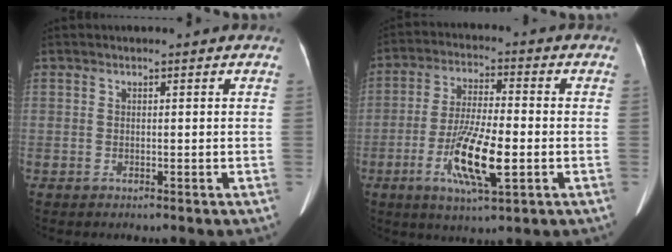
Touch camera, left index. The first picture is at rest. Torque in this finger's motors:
{"motor_torque": [0.99, 0.65, 0.34, 0.07]}